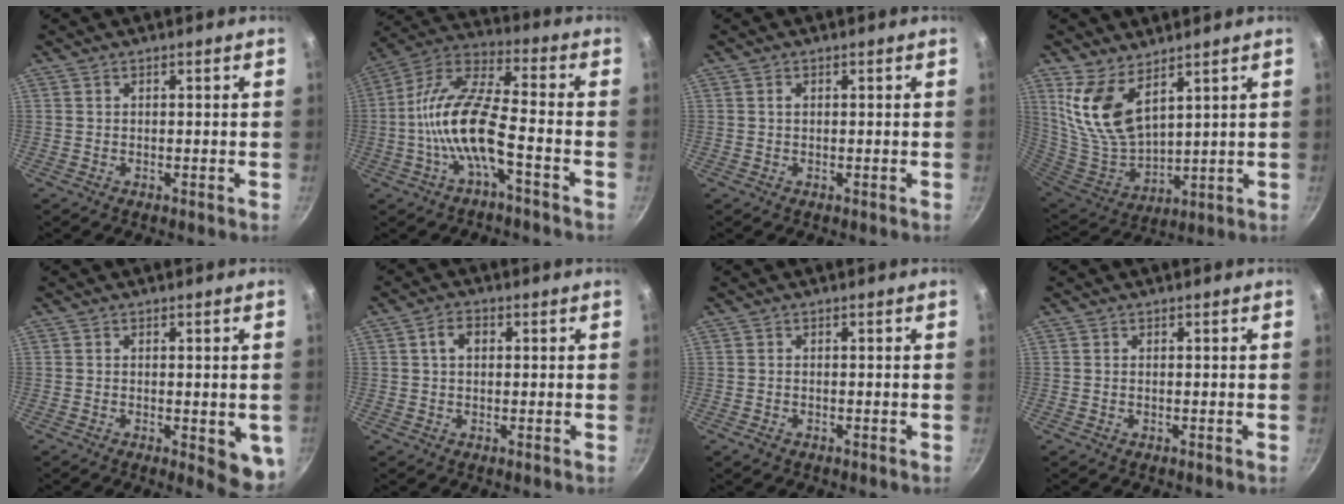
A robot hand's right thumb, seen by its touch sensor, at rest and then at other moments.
{"total": 14.3, "force": [-4.3, 4.6, 12.8], "torque": [-0.252, 0.046, -0.096]}
{"total": 0.7, "force": [0.1, 0.5, 0.5], "torque": [-0.008, 0.003, 0.003]}
{"total": 12.2, "force": [7.0, 5.8, 8.2], "torque": [-0.150, -0.065, 0.156]}
{"total": 6.5, "force": [-1.2, 2.4, 5.9], "torque": [-0.058, -0.007, -0.011]}
{"total": 3.4, "force": [0.7, 2.3, 2.4], "torque": [-0.031, 0.008, 0.008]}
{"total": 1.1, "force": [-0.7, 0.7, 0.6], "torque": [-0.013, 0.001, -0.010]}
{"total": 0.0}